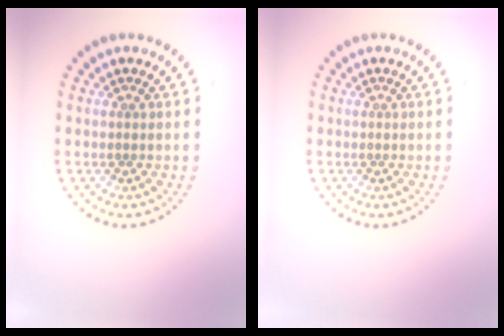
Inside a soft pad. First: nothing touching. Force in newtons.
{"total": 0.0}